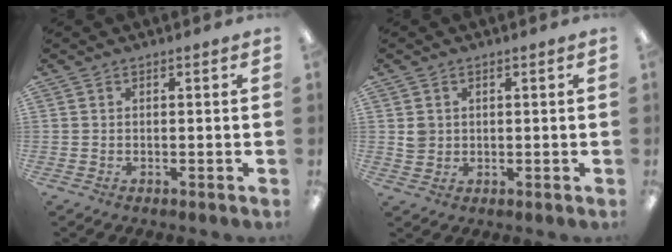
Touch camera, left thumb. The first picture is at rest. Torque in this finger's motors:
{"motor_torque": [0.25, 0.65, 0.38, -0.46, 0.00]}